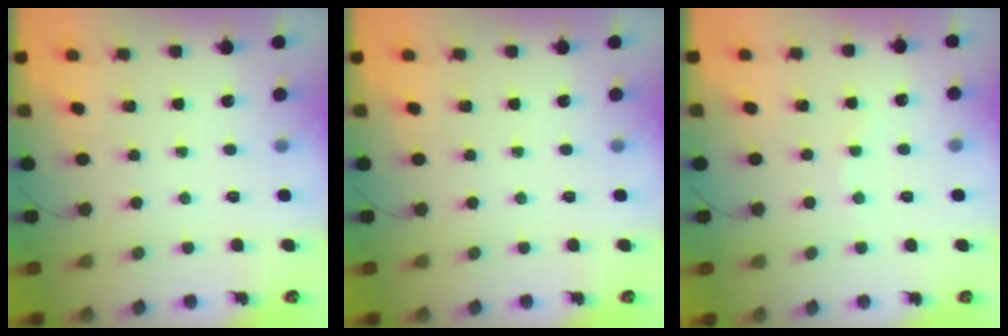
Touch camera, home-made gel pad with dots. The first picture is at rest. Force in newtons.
{"total": 0.0}
{"total": 2.3, "press": 2.1, "slide": 0.7}